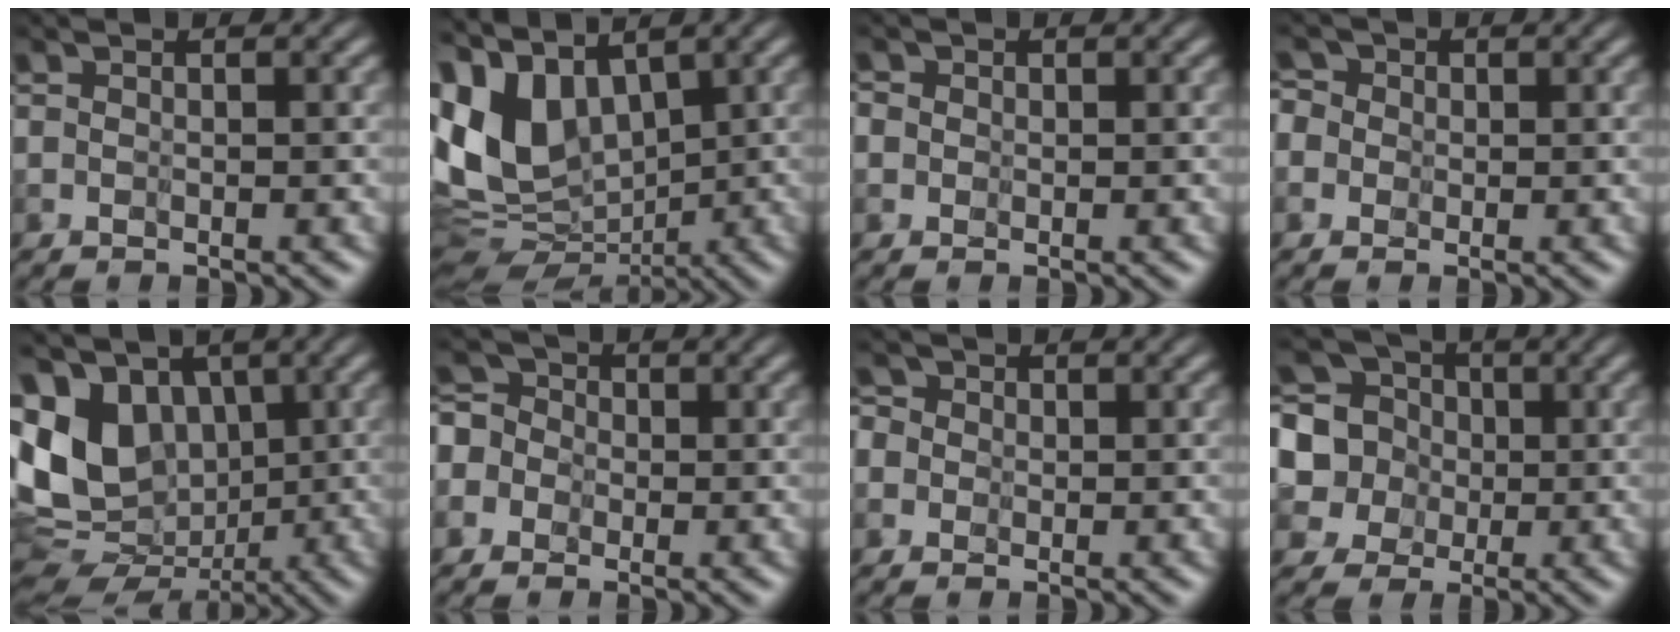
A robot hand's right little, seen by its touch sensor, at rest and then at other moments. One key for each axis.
{"total": 6.0, "fx": 2.3, "fy": 3.5, "fz": 4.2, "tx": -0.117, "ty": -0.017, "tz": 0.037}
{"total": 1.2, "fx": 0.1, "fy": 1.2, "fz": 0.0, "tx": -0.010, "ty": 0.009, "tz": -0.020}
{"total": 2.0, "fx": -0.2, "fy": 2.0, "fz": 0.2, "tx": -0.018, "ty": 0.014, "tz": -0.029}
{"total": 8.5, "fx": 1.7, "fy": 6.5, "fz": 5.3, "tx": -0.115, "ty": -0.012, "tz": 0.037}
{"total": 2.8, "fx": -0.4, "fy": 2.8, "fz": 0.3, "tx": -0.023, "ty": 0.015, "tz": -0.039}
{"total": 1.6, "fx": -0.2, "fy": 1.6, "fz": 0.0, "tx": -0.016, "ty": 0.009, "tz": -0.025}
{"total": 7.9, "fx": 1.7, "fy": 7.2, "fz": 2.8, "tx": -0.105, "ty": 0.010, "tz": 0.008}